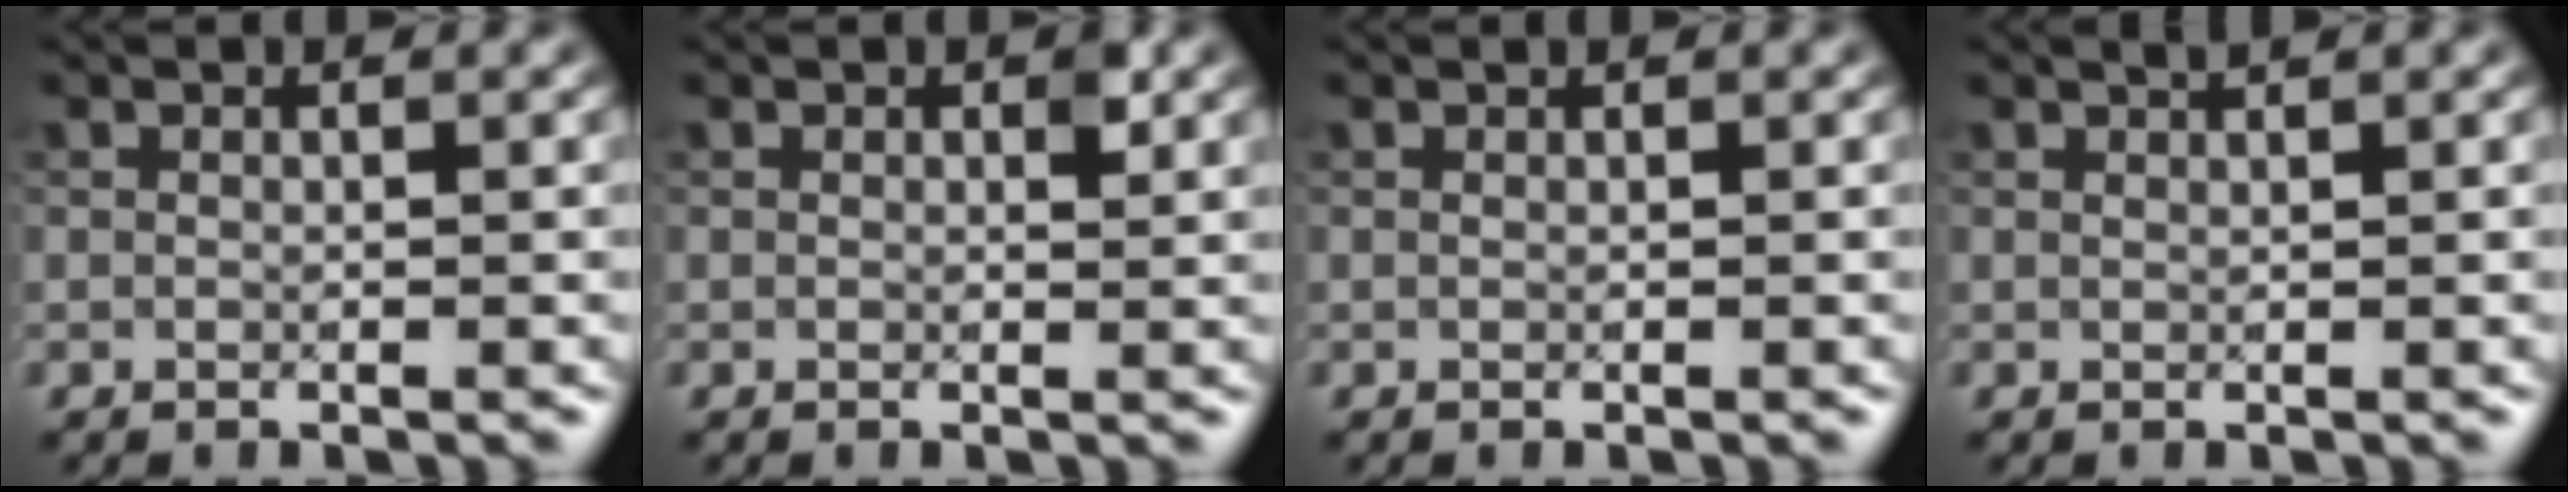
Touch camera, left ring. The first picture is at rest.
{"total": 1.1, "force": [0.5, 0.5, 0.9], "torque": [-0.009, -0.004, 0.007]}
{"total": 0.0}
{"total": 0.5, "force": [0.5, -0.2, 0.1], "torque": [-0.002, -0.002, 0.008]}